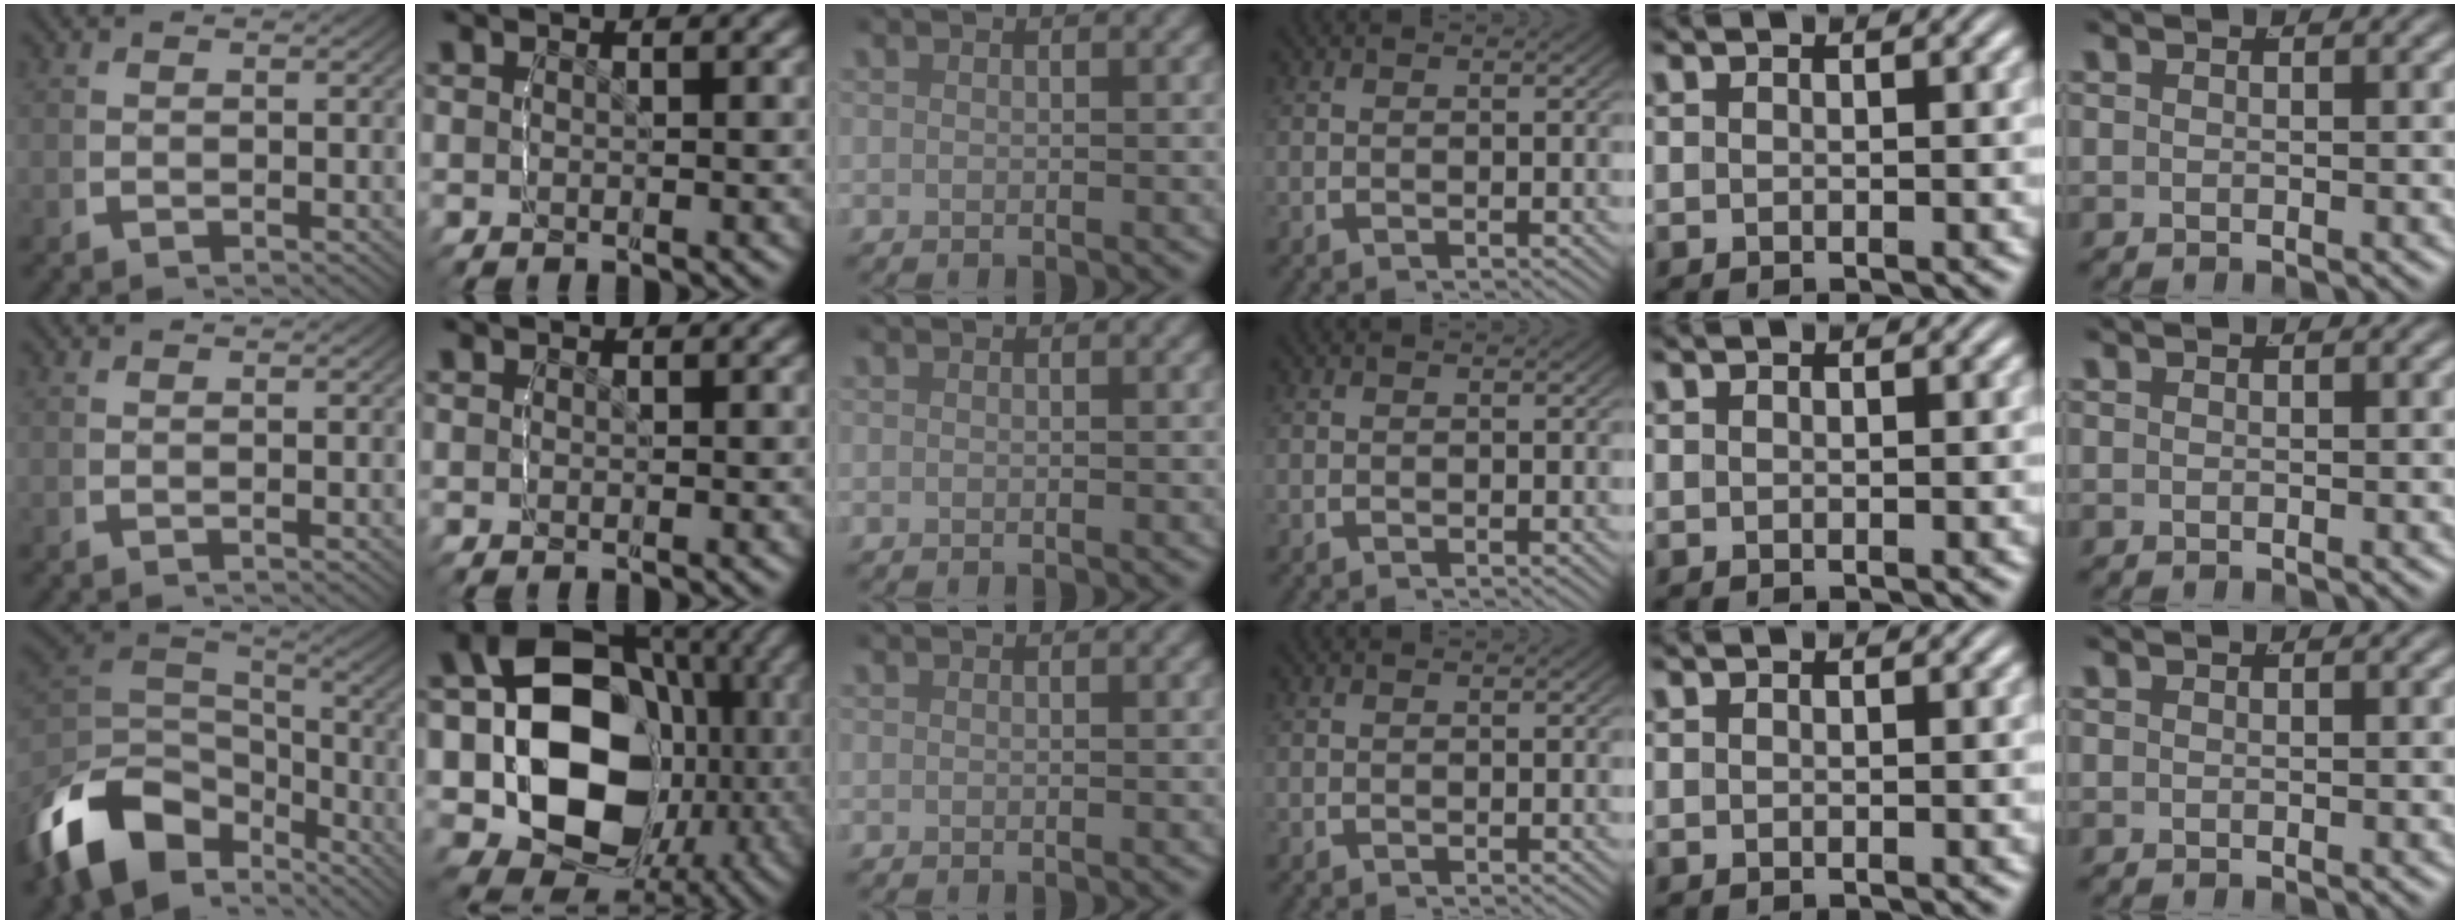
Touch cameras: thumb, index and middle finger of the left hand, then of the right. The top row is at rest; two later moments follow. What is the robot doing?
{"motion": "grasp_and_lifting", "object": "scissors"}